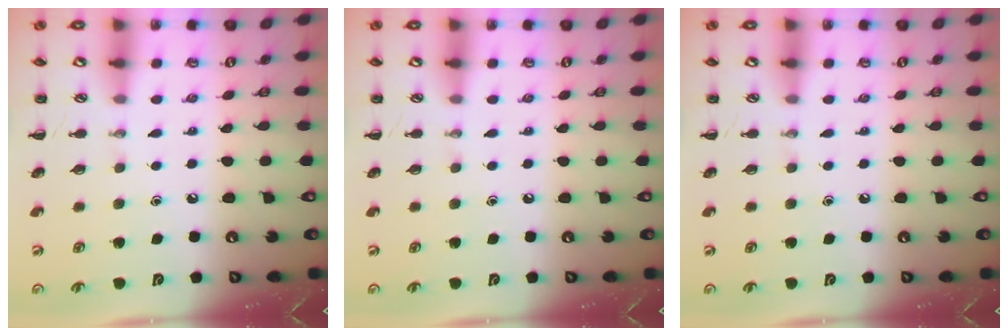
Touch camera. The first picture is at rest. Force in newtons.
{"total": 0.0}
{"total": 0.0}